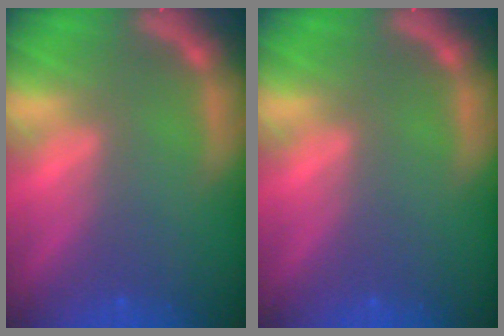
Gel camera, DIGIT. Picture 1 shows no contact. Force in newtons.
{"total": 0.0}